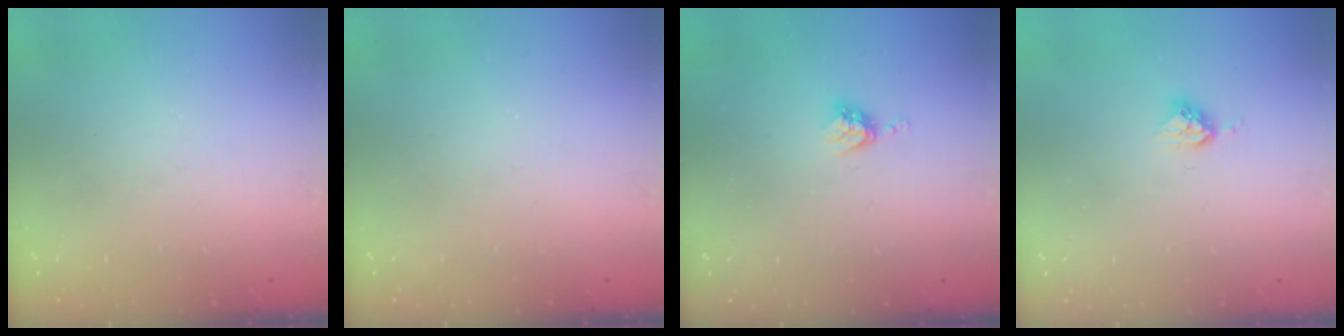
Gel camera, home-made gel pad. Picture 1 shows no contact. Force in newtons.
{"total": 0.0}
{"total": 4.0, "press": 4.0, "slide": 0.5}
{"total": 5.0, "press": 4.9, "slide": 0.4}